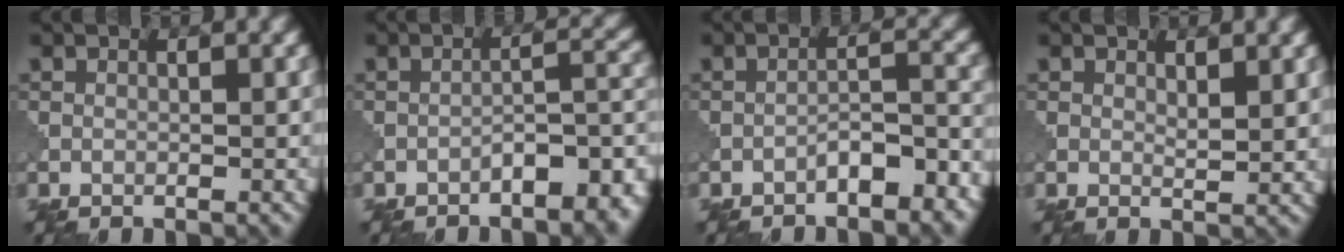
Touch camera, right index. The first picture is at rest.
{"total": 5.3, "force": [-3.2, 2.0, 3.8], "torque": [-0.047, 0.016, -0.044]}
{"total": 3.7, "force": [-2.4, 1.3, 2.5], "torque": [-0.037, 0.014, -0.037]}
{"total": 1.2, "force": [0.8, 0.4, 0.7], "torque": [-0.012, -0.003, 0.017]}